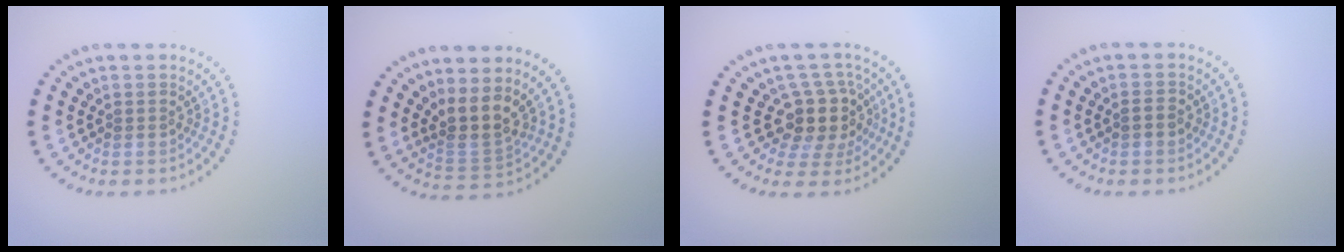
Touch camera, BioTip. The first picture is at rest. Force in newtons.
{"total": 3.3, "press": 2.6, "slide": 2.0}
{"total": 4.1, "press": 3.3, "slide": 2.4}
{"total": 0.7, "press": 0.7, "slide": 0.3}